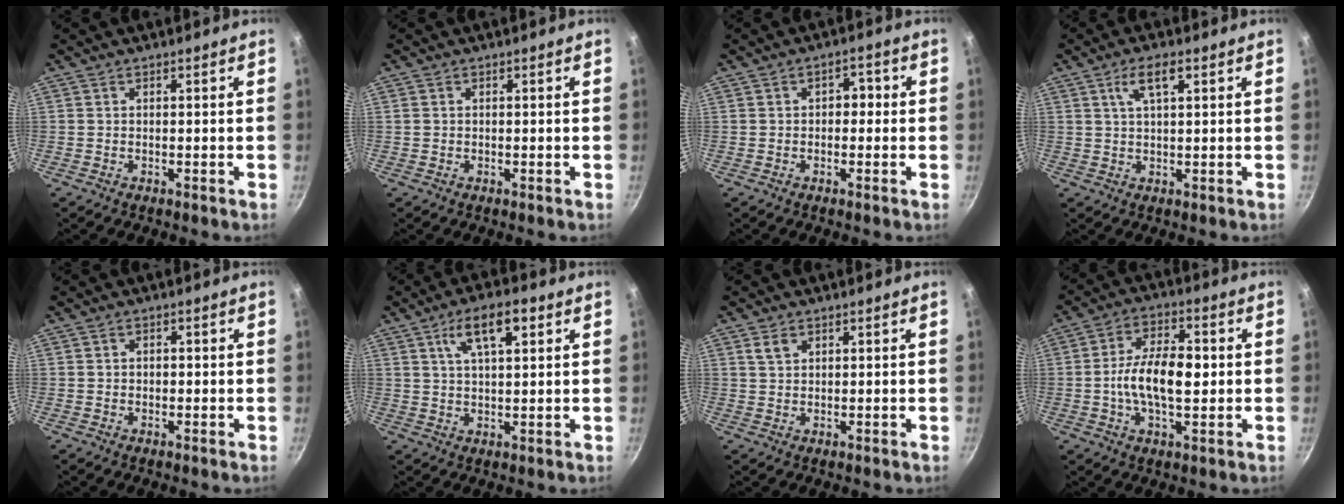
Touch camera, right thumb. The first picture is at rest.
{"total": 0.7, "force": [0.2, 0.6, 0.2], "torque": [-0.003, 0.002, 0.003]}
{"total": 3.0, "force": [-0.1, 2.2, 2.0], "torque": [-0.004, 0.012, -0.005]}
{"total": 5.1, "force": [2.2, 1.8, 4.3], "torque": [-0.075, 0.002, 0.043]}
{"total": 1.3, "force": [0.0, 1.1, 0.7], "torque": [-0.008, 0.005, -0.002]}
{"total": 9.0, "force": [3.9, 3.5, 7.3], "torque": [-0.114, 0.000, 0.067]}
{"total": 2.5, "force": [1.3, 1.7, 1.4], "torque": [-0.017, 0.000, 0.026]}
{"total": 11.6, "force": [-0.2, 5.9, 10.0], "torque": [-0.165, 0.017, -0.013]}